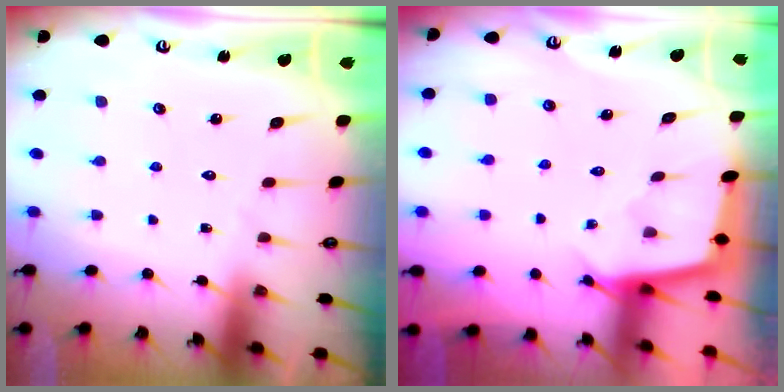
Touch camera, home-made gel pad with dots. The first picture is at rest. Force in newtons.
{"total": 2.3, "press": 2.3, "slide": 0.2}